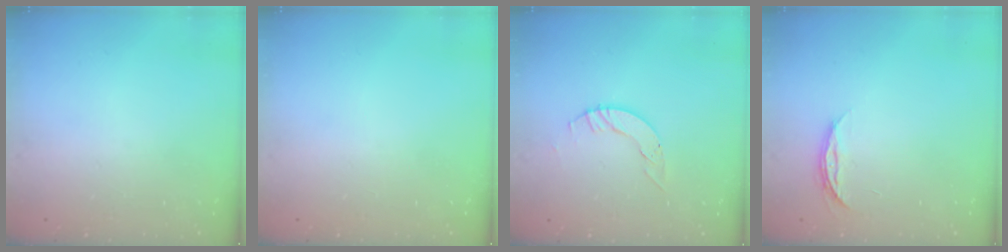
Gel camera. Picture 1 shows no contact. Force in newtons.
{"total": 0.0}
{"total": 4.0, "press": 4.0, "slide": 0.1}
{"total": 4.2, "press": 4.1, "slide": 0.5}